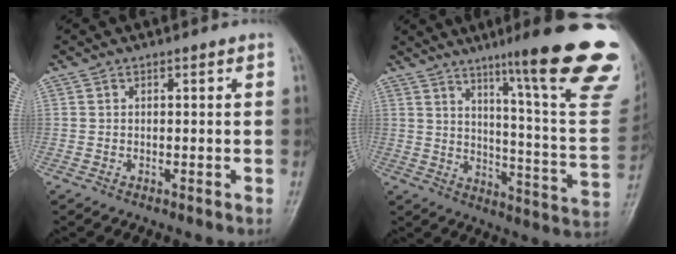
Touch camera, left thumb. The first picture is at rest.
{"total": 26.4, "force": [15.6, 3.2, 21.1], "torque": [-0.235, -0.074, 0.217]}